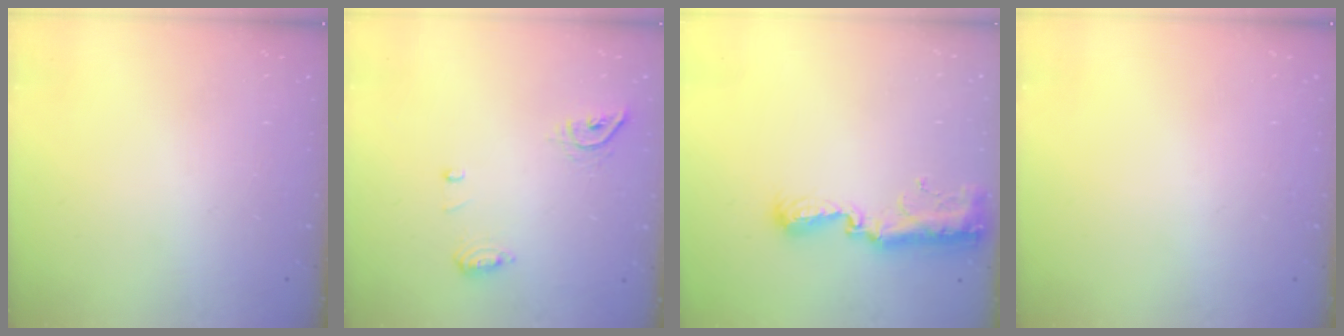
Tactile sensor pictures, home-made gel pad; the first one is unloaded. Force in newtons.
{"total": 7.9, "press": 7.8, "slide": 1.3}
{"total": 12.8, "press": 11.4, "slide": 5.9}
{"total": 0.0}